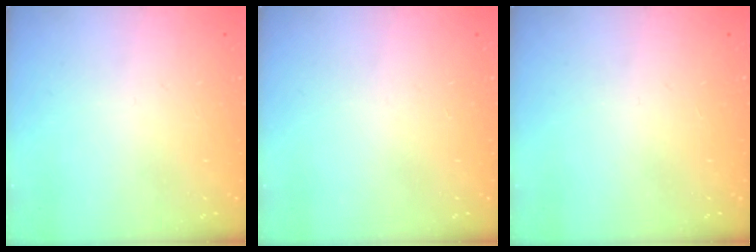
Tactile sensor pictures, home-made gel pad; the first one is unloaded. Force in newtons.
{"total": 0.0}
{"total": 0.0}